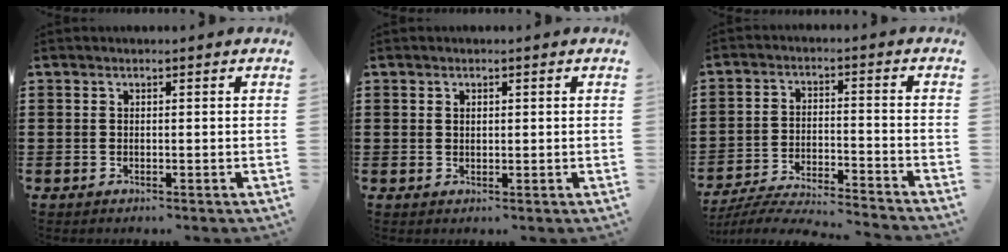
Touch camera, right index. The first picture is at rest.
{"total": 0.8, "force": [0.4, 0.6, 0.5], "torque": [-0.011, 0.004, 0.008]}
{"total": 5.7, "force": [-5.5, -0.1, 1.4], "torque": [-0.035, -0.007, -0.113]}